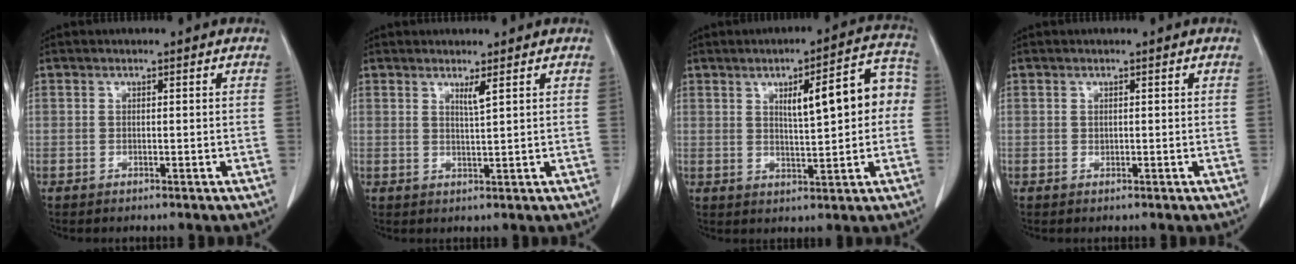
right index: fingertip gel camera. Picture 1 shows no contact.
{"total": 1.8, "force": [1.1, -0.4, 1.3], "torque": [-0.026, -0.012, 0.021]}
{"total": 10.9, "force": [1.7, 2.6, 10.5], "torque": [-0.140, 0.033, 0.024]}
{"total": 0.0}